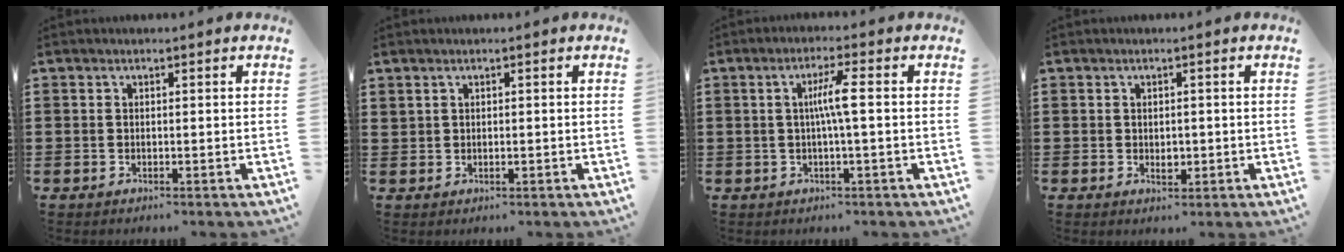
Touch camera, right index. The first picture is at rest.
{"total": 0.5, "force": [0.2, 0.3, 0.4], "torque": [-0.008, 0.002, 0.004]}
{"total": 4.1, "force": [0.0, -0.1, 4.1], "torque": [-0.079, -0.002, -0.006]}
{"total": 1.6, "force": [-0.1, 1.0, 1.2], "torque": [-0.022, 0.003, -0.001]}